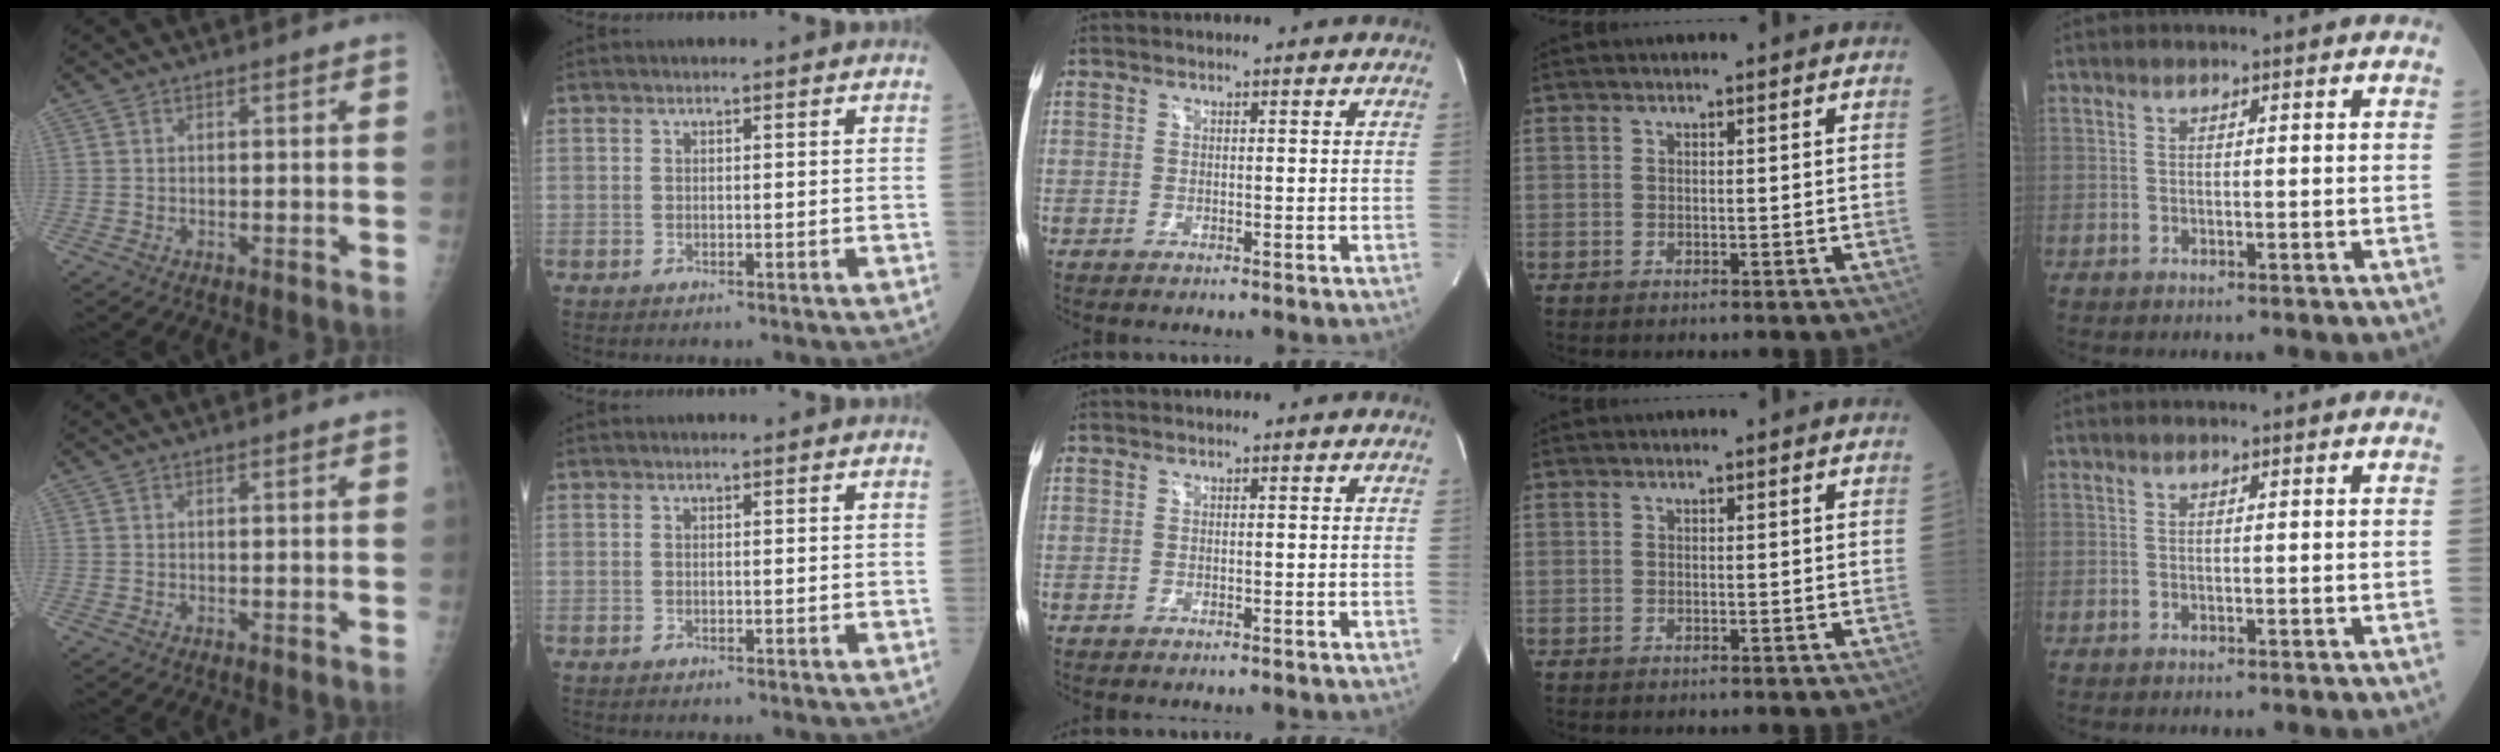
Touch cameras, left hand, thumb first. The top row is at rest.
{}